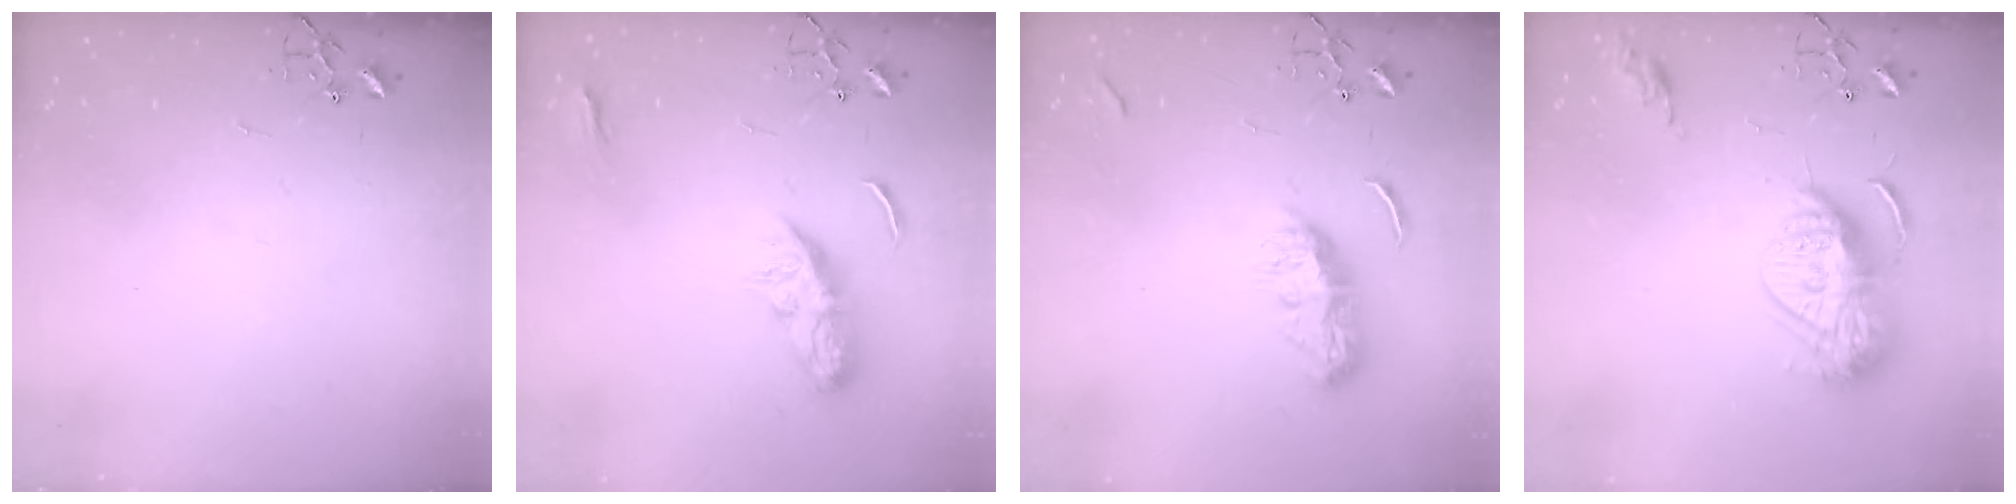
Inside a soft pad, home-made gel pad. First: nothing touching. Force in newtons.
{"total": 8.7, "press": 8.7, "slide": 0.4}
{"total": 9.1, "press": 9.1, "slide": 0.8}
{"total": 15.5, "press": 15.4, "slide": 1.4}